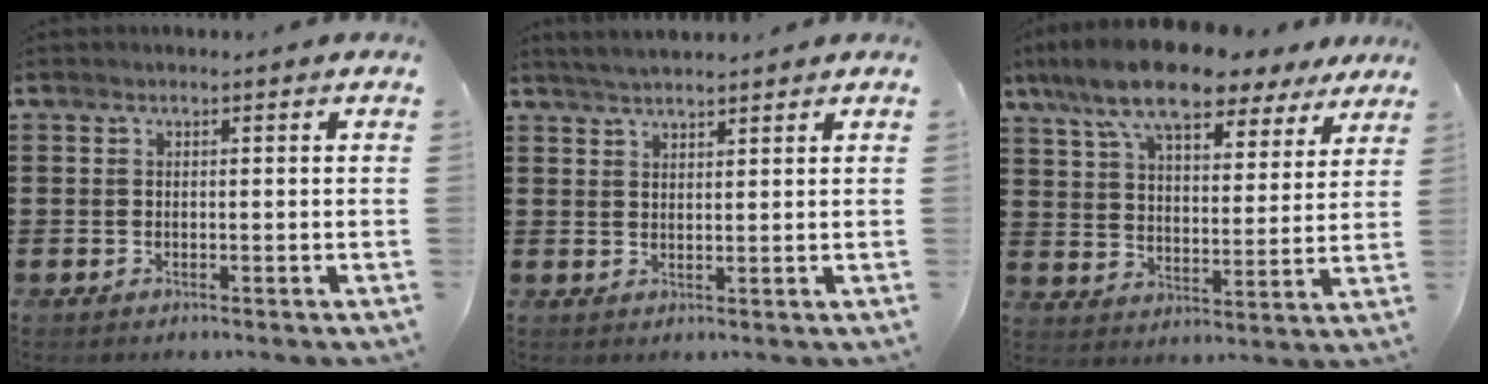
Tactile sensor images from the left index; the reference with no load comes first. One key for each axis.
{"total": 2.5, "fx": 2.4, "fy": 0.0, "fz": 0.6, "tx": -0.018, "ty": 0.001, "tz": 0.046}
{"total": 11.5, "fx": 9.5, "fy": 2.6, "fz": 6.0, "tx": -0.146, "ty": -0.031, "tz": 0.168}